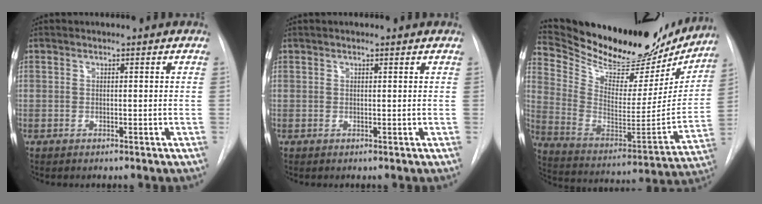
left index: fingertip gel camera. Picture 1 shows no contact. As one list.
[{"total": 1.0, "force": [0.8, 0.1, 0.5], "torque": [-0.010, 0.013, 0.013]}, {"total": 28.6, "force": [25.2, 8.2, 10.8], "torque": [-0.185, -0.044, 0.363]}]